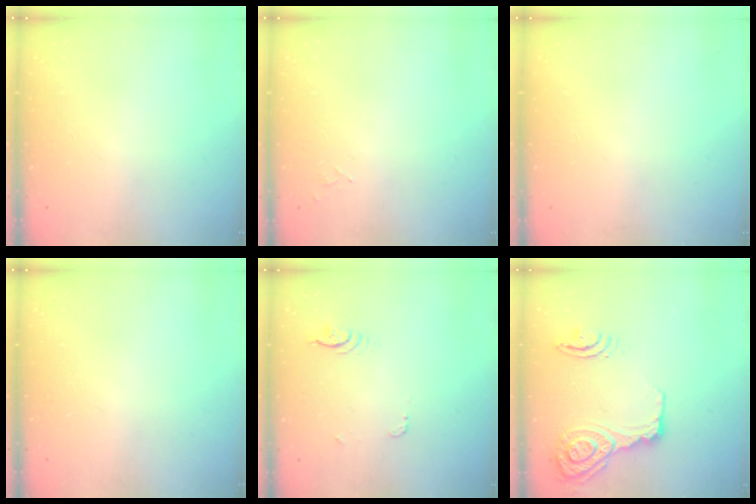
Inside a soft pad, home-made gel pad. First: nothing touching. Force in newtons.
{"total": 5.2, "press": 5.2, "slide": 0.4}
{"total": 0.0}
{"total": 0.0}
{"total": 4.4, "press": 4.1, "slide": 1.6}
{"total": 17.9, "press": 17.6, "slide": 3.7}